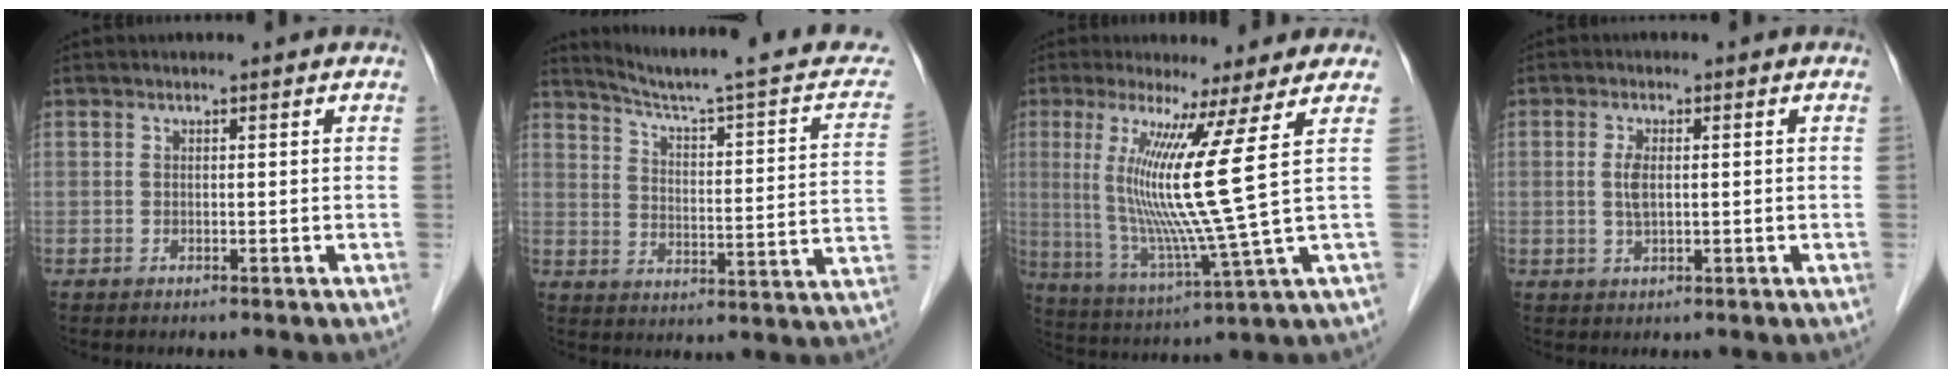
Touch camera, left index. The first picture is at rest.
{"total": 18.6, "force": [16.0, 1.7, 9.3], "torque": [-0.131, -0.028, 0.201]}
{"total": 11.9, "force": [3.3, -3.2, 11.0], "torque": [-0.213, -0.028, 0.067]}
{"total": 2.9, "force": [0.1, 1.1, 2.7], "torque": [-0.062, 0.001, 0.002]}